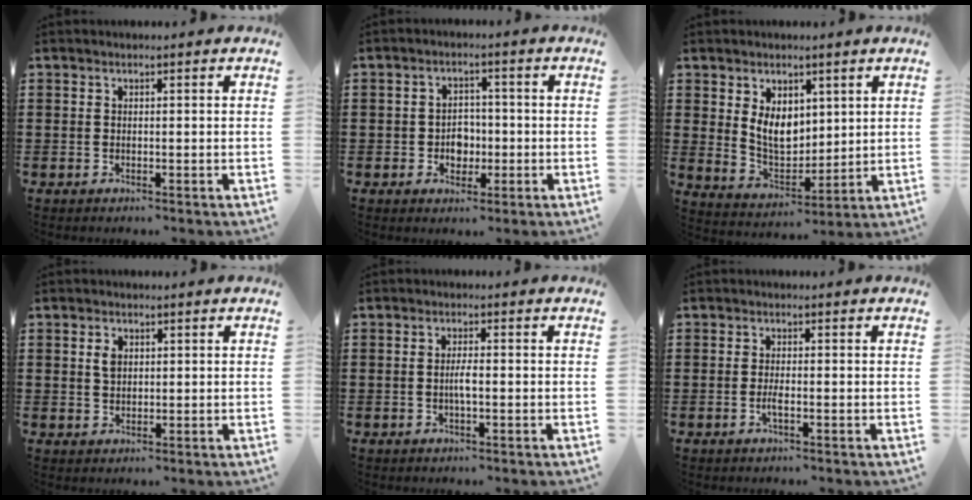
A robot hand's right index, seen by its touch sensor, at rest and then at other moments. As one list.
[{"total": 3.4, "force": [-0.9, 2.9, 1.5], "torque": [-0.029, 0.002, -0.023]}, {"total": 6.7, "force": [2.5, 4.7, 4.1], "torque": [-0.075, 0.001, 0.044]}, {"total": 2.2, "force": [0.6, 1.3, 1.6], "torque": [-0.035, 0.005, 0.012]}, {"total": 2.5, "force": [-0.5, 0.5, 2.4], "torque": [-0.052, 0.000, -0.012]}, {"total": 2.0, "force": [-0.8, 0.3, 1.8], "torque": [-0.040, -0.003, -0.016]}]